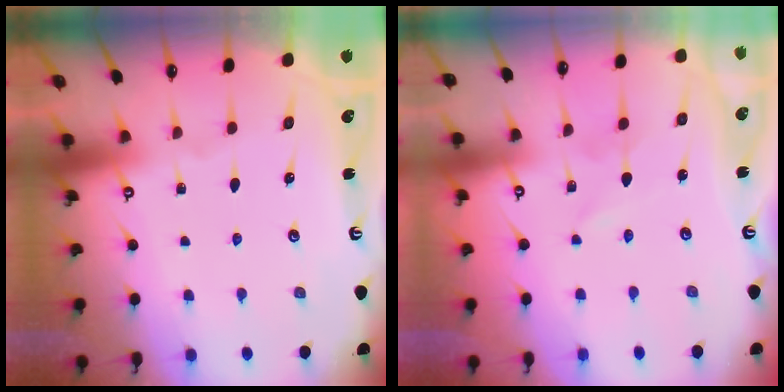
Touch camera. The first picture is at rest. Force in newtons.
{"total": 0.8, "press": 0.8, "slide": 0.1}